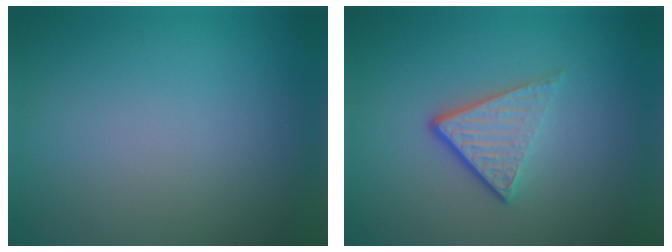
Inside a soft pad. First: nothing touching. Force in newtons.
{"total": 3.7, "press": 2.5, "slide": 2.7}